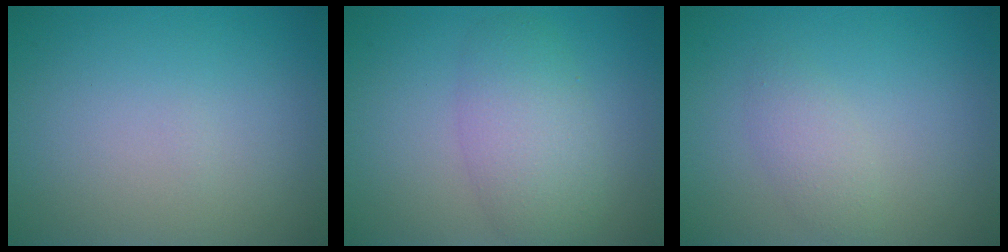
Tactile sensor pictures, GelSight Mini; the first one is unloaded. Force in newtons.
{"total": 4.3, "press": 4.3, "slide": 0.1}
{"total": 1.7, "press": 1.7, "slide": 0.1}